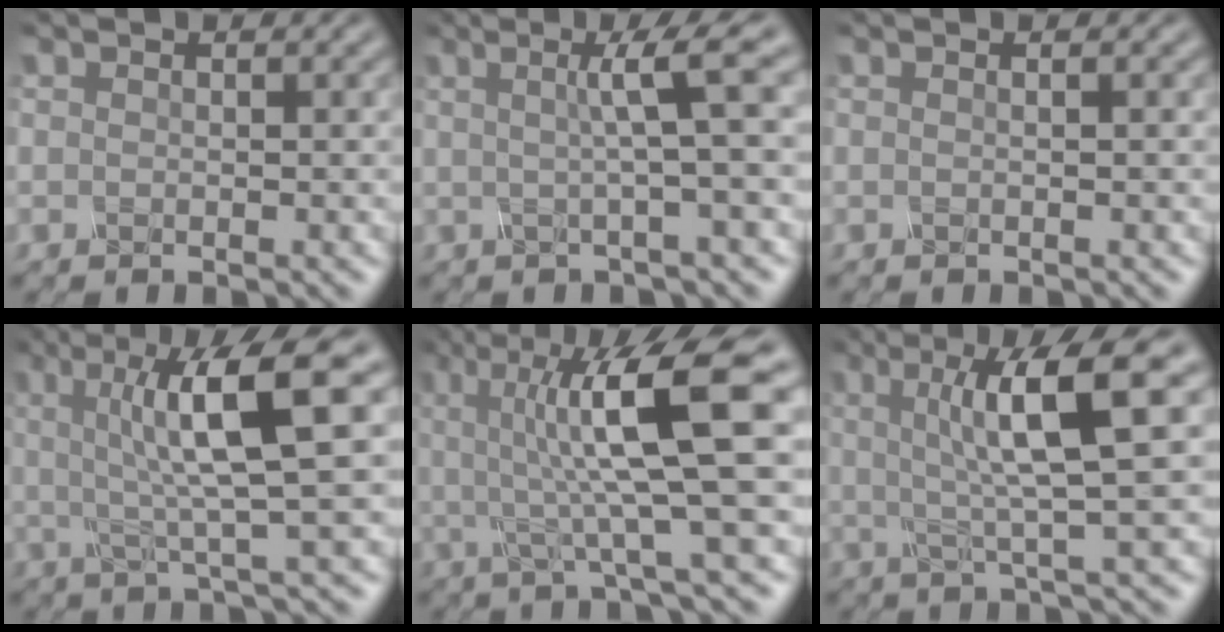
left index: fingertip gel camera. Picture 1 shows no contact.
{"total": 4.9, "force": [0.8, 0.5, 4.8], "torque": [-0.070, 0.014, 0.009]}
{"total": 0.8, "force": [0.1, 0.3, 0.7], "torque": [-0.003, 0.002, -0.006]}
{"total": 9.4, "force": [2.1, 1.7, 9.0], "torque": [-0.127, 0.010, 0.032]}
{"total": 10.3, "force": [2.0, 2.0, 9.9], "torque": [-0.155, 0.004, 0.033]}
{"total": 8.5, "force": [2.1, 1.4, 8.1], "torque": [-0.118, 0.014, 0.032]}